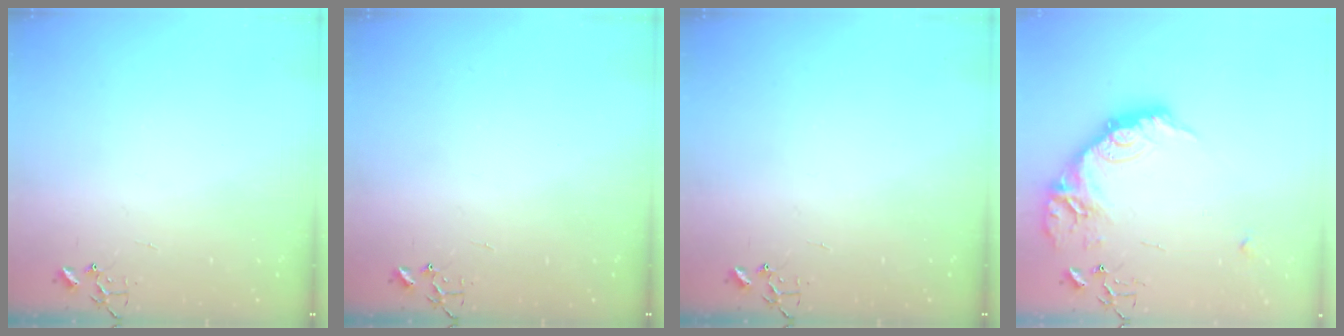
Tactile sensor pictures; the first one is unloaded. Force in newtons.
{"total": 0.0}
{"total": 0.0}
{"total": 20.9, "press": 20.9, "slide": 1.2}